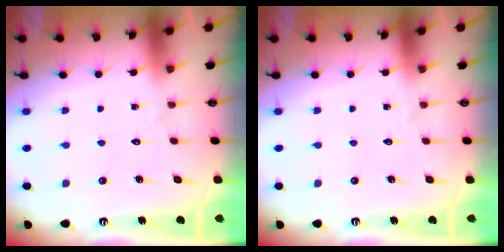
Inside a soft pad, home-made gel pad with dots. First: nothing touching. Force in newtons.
{"total": 0.0}